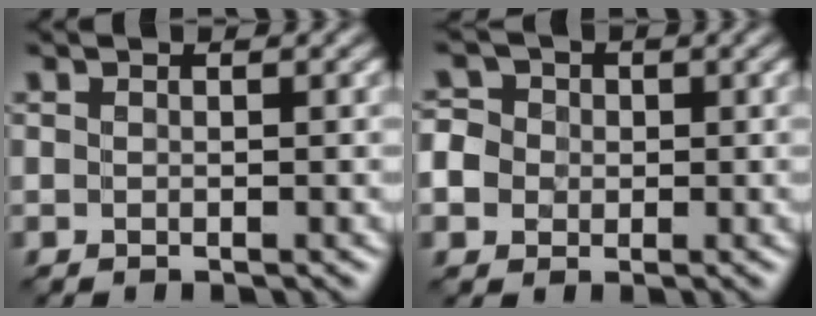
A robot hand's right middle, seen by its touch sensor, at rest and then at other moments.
{"total": 6.6, "force": [-0.9, 6.1, 2.1], "torque": [-0.048, 0.020, -0.044]}